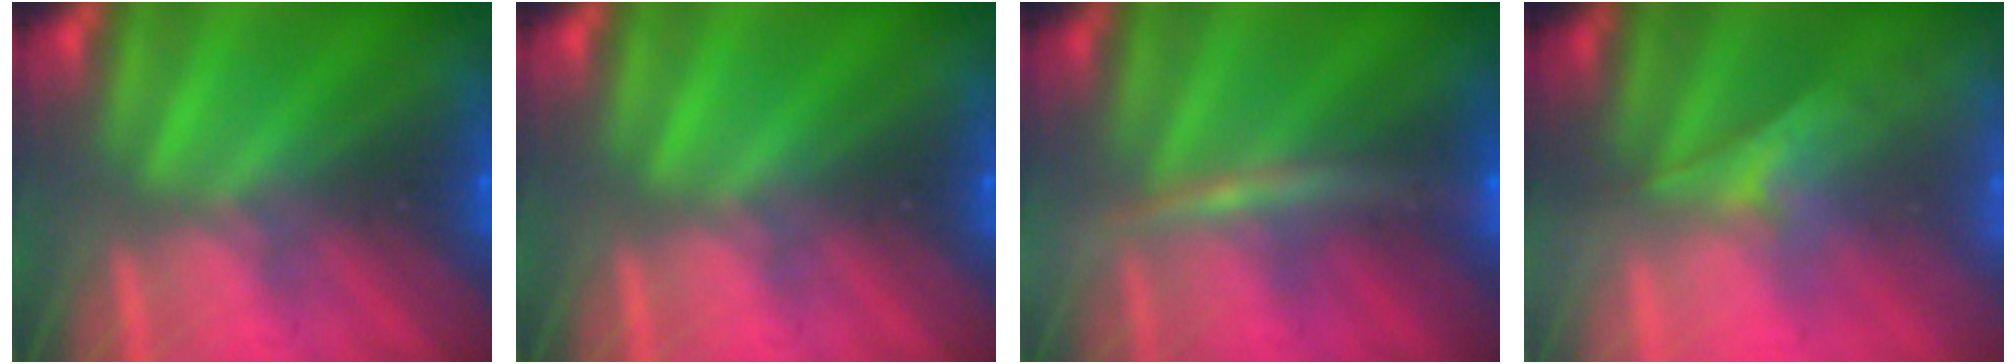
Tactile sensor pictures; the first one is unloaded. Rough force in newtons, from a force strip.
{"total": 0.0}
{"total": 2.5}
{"total": 1.9}